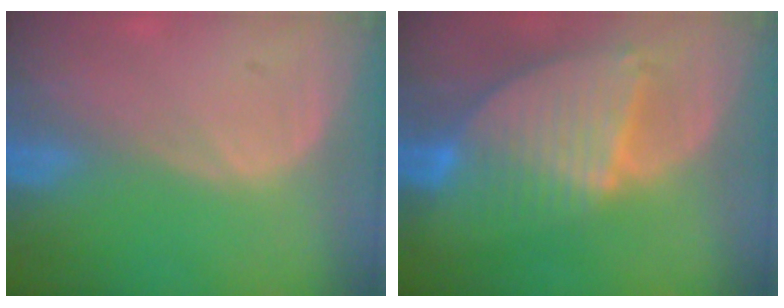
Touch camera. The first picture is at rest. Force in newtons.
{"total": 9.1, "press": 7.8, "slide": 4.7}